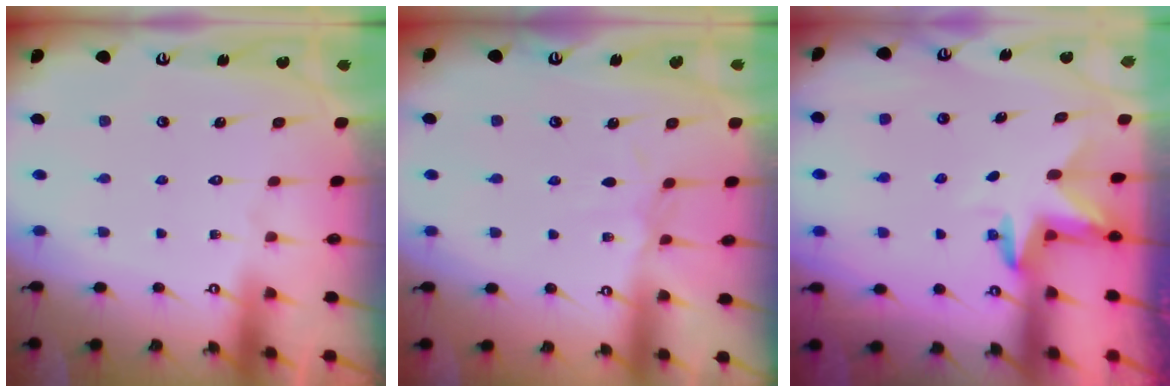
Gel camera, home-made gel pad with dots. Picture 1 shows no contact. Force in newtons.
{"total": 3.0, "press": 3.0, "slide": 0.5}
{"total": 3.4, "press": 3.4, "slide": 0.1}